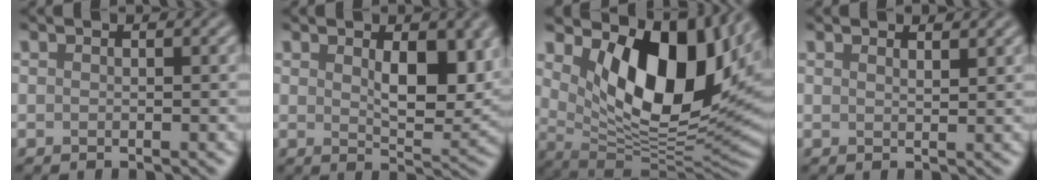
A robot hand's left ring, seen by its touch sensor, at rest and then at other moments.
{"total": 5.5, "force": [1.5, 2.5, 4.7], "torque": [-0.072, -0.009, 0.033]}
{"total": 12.7, "force": [4.4, 6.3, 10.1], "torque": [-0.150, -0.020, 0.083]}
{"total": 1.2, "force": [1.1, 0.2, 0.4], "torque": [-0.006, 0.000, 0.018]}